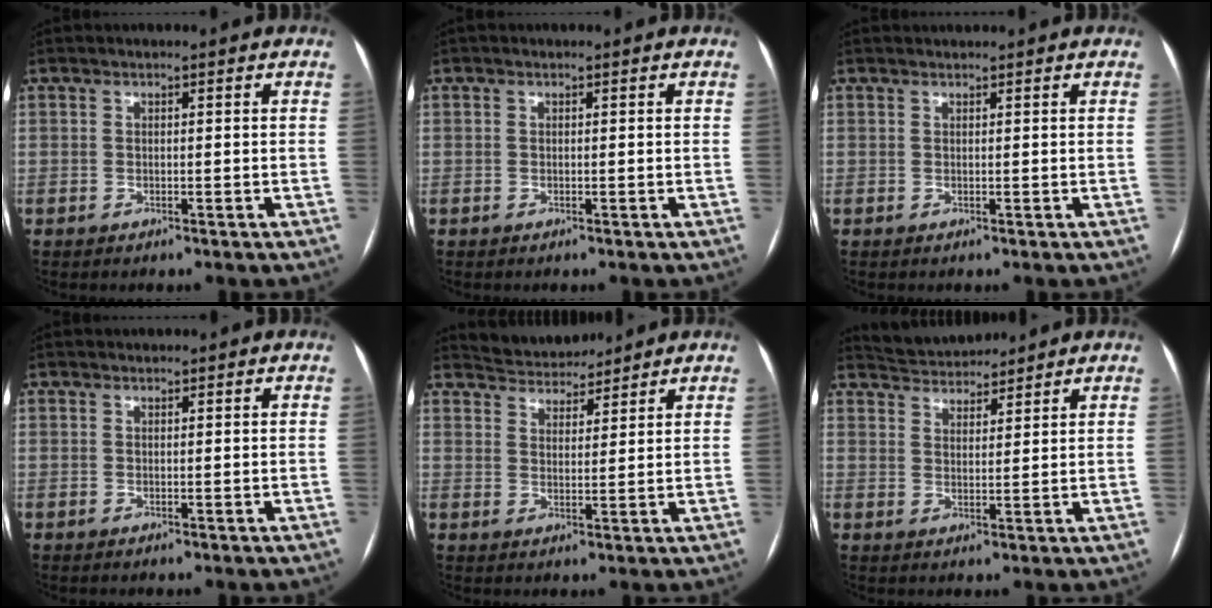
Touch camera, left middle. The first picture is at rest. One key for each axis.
{"total": 0.0}
{"total": 1.1, "fx": 1.1, "fy": 0.1, "fz": 0.1, "tx": -0.004, "ty": 0.018, "tz": 0.022}
{"total": 0.6, "fx": 0.6, "fy": 0.1, "fz": 0.0, "tx": -0.004, "ty": 0.011, "tz": 0.012}
{"total": 5.9, "fx": 5.8, "fy": 1.3, "fz": 0.4, "tx": -0.012, "ty": 0.017, "tz": 0.096}
{"total": 6.1, "fx": 6.0, "fy": 1.1, "fz": 0.6, "tx": -0.016, "ty": 0.022, "tz": 0.101}